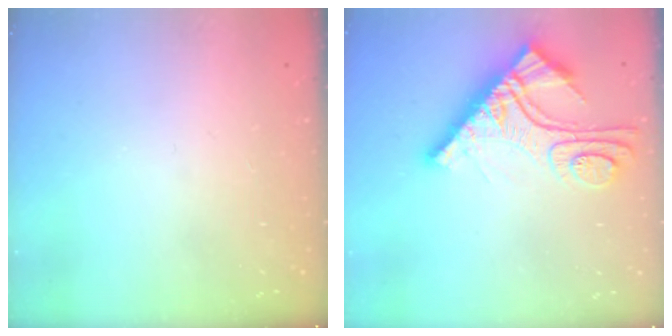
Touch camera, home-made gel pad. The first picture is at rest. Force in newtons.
{"total": 13.9, "press": 13.8, "slide": 1.4}